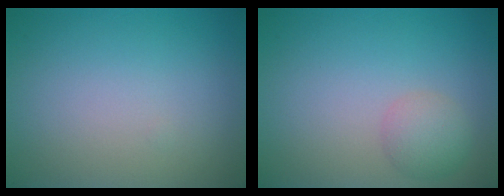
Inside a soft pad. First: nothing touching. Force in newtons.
{"total": 2.2, "press": 2.2, "slide": 0.1}